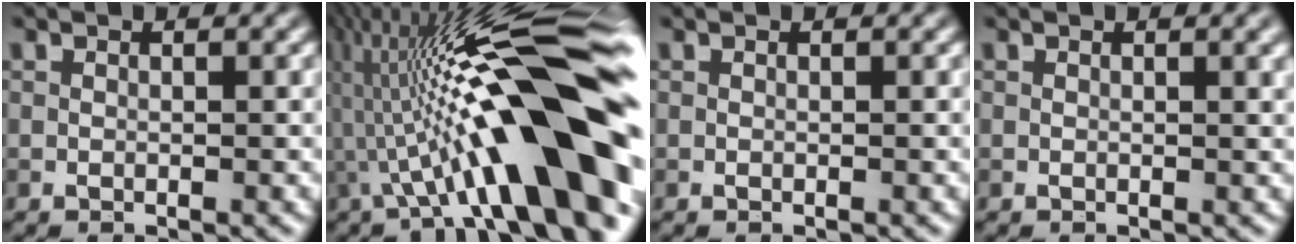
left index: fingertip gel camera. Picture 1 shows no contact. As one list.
[{"total": 16.1, "force": [-2.5, 3.1, 15.6], "torque": [-0.219, 0.043, -0.042]}, {"total": 0.0}, {"total": 1.5, "force": [0.7, 0.6, 1.2], "torque": [-0.007, 0.003, 0.004]}]